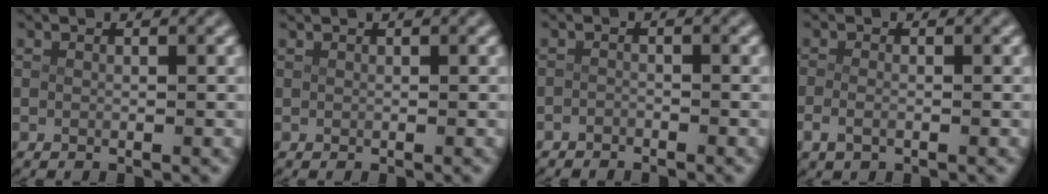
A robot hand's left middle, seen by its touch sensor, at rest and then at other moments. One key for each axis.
{"total": 0.0}
{"total": 1.6, "fx": -1.5, "fy": 0.4, "fz": -0.2, "tx": -0.004, "ty": -0.016, "tz": -0.021}
{"total": 2.0, "fx": -1.3, "fy": 1.1, "fz": 1.2, "tx": -0.044, "ty": -0.015, "tz": -0.015}